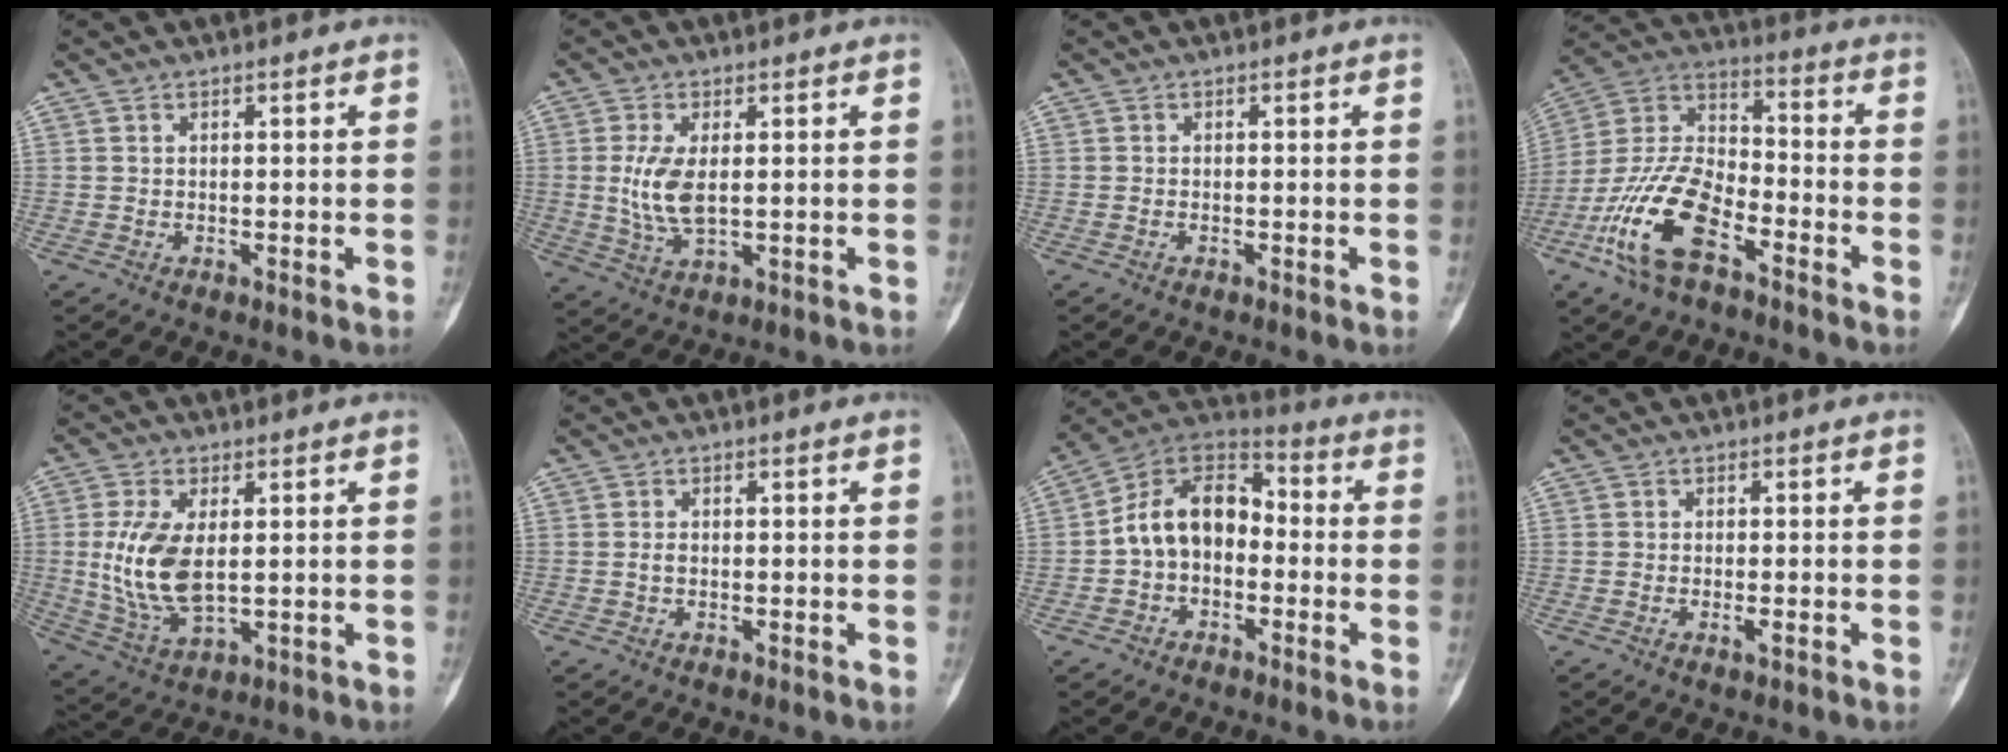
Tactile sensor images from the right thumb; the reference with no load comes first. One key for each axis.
{"total": 6.9, "fx": 0.6, "fy": 3.1, "fz": 6.2, "tx": -0.132, "ty": -0.010, "tz": 0.017}
{"total": 0.0}
{"total": 17.0, "fx": -8.5, "fy": 8.0, "fz": 12.3, "tx": -0.242, "ty": 0.048, "tz": -0.171}
{"total": 11.8, "fx": 1.0, "fy": 6.1, "fz": 10.1, "tx": -0.204, "ty": -0.013, "tz": 0.031}
{"total": 0.9, "fx": -0.1, "fy": 0.6, "fz": 0.6, "tx": -0.008, "ty": 0.000, "tz": -0.004}
{"total": 12.9, "fx": -1.4, "fy": 9.2, "fz": 8.9, "tx": -0.125, "ty": 0.045, "tz": -0.044}
{"total": 1.3, "fx": -0.6, "fy": 0.3, "fz": 1.1, "tx": -0.014, "ty": -0.003, "tz": -0.013}